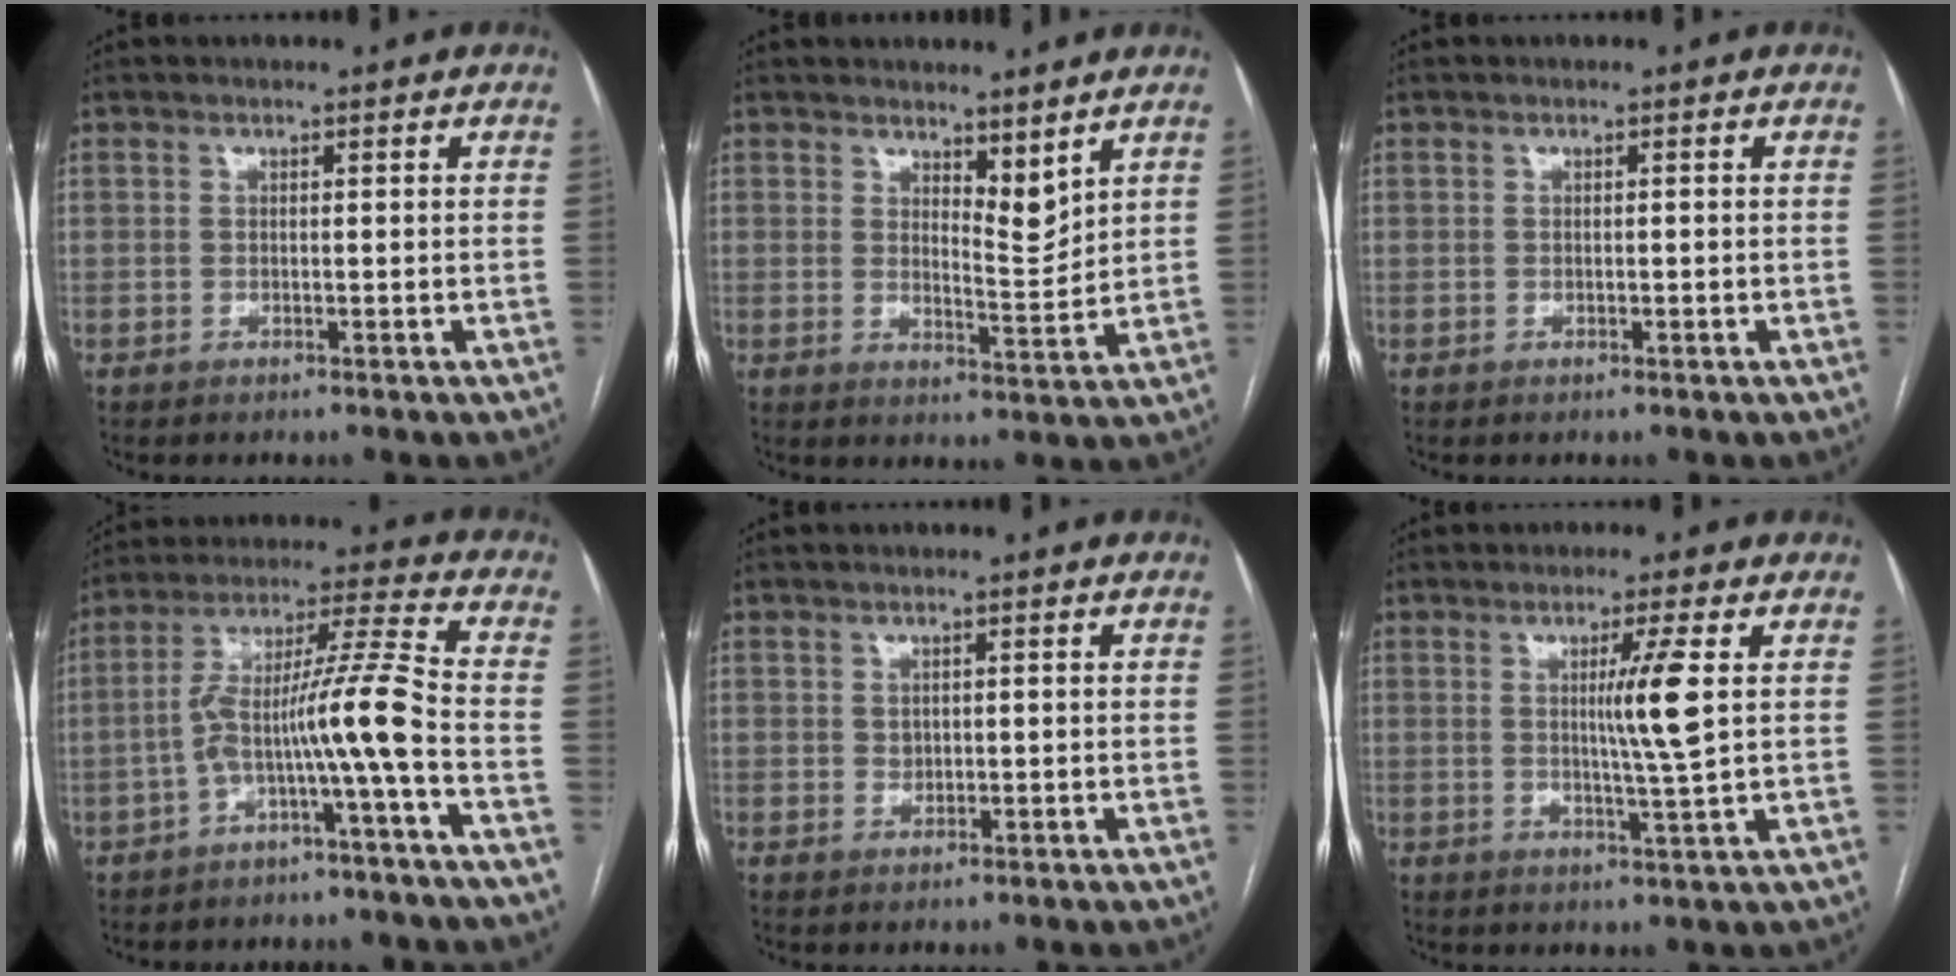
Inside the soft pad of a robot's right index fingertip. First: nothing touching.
{"total": 4.6, "force": [3.5, 1.3, 2.7], "torque": [-0.045, -0.016, 0.064]}
{"total": 0.0}
{"total": 10.0, "force": [-3.6, -1.4, 9.2], "torque": [-0.162, 0.033, -0.063]}
{"total": 1.1, "force": [0.3, 0.9, 0.5], "torque": [-0.007, -0.001, 0.007]}
{"total": 6.2, "force": [1.3, -1.3, 5.9], "torque": [-0.101, -0.009, 0.023]}